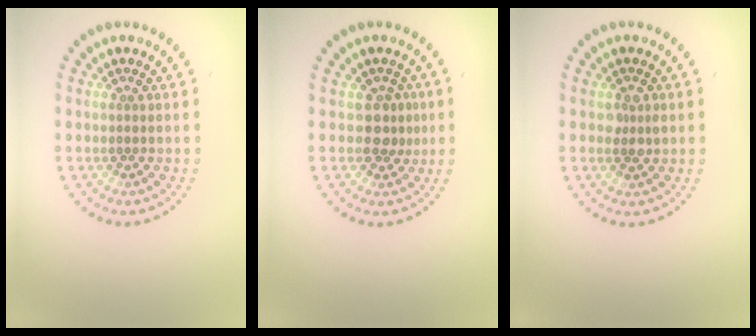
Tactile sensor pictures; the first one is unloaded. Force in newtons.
{"total": 2.1, "press": 1.7, "slide": 1.3}
{"total": 1.2, "press": 1.2, "slide": 0.2}